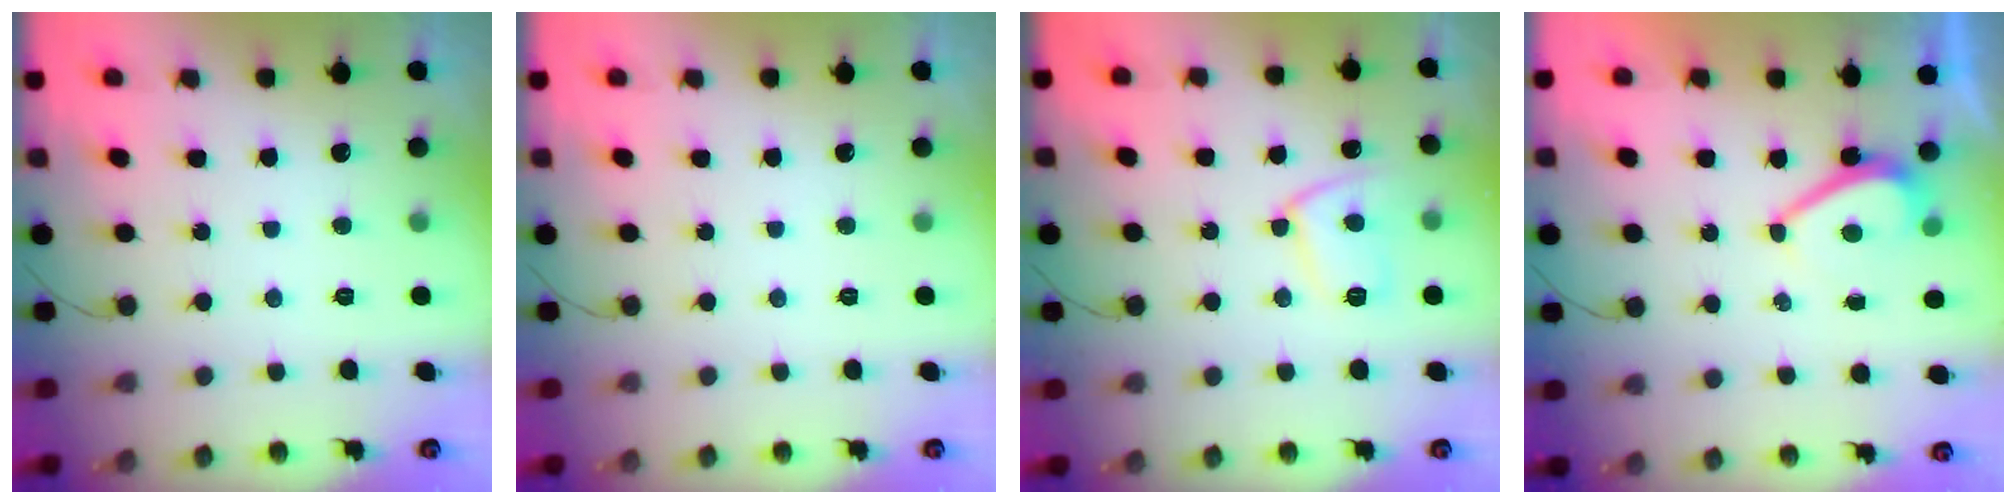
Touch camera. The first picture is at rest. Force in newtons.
{"total": 0.0}
{"total": 10.0, "press": 10.0, "slide": 0.8}
{"total": 3.6, "press": 3.5, "slide": 0.6}